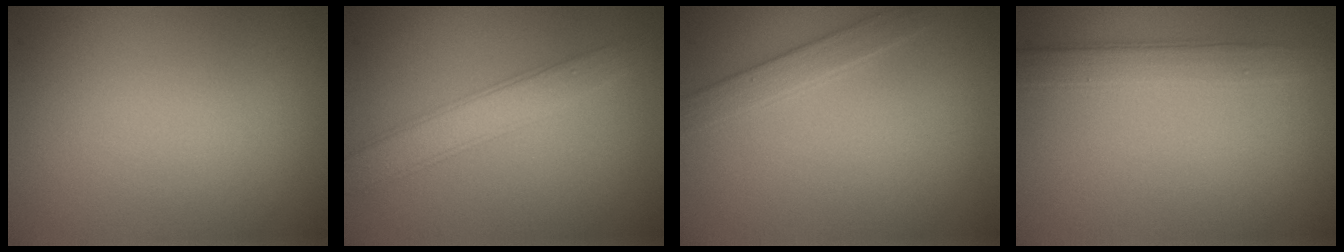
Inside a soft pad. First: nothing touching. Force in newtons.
{"total": 3.5, "press": 3.5, "slide": 0.1}
{"total": 2.0, "press": 2.0, "slide": 0.1}
{"total": 3.1, "press": 3.1, "slide": 0.2}